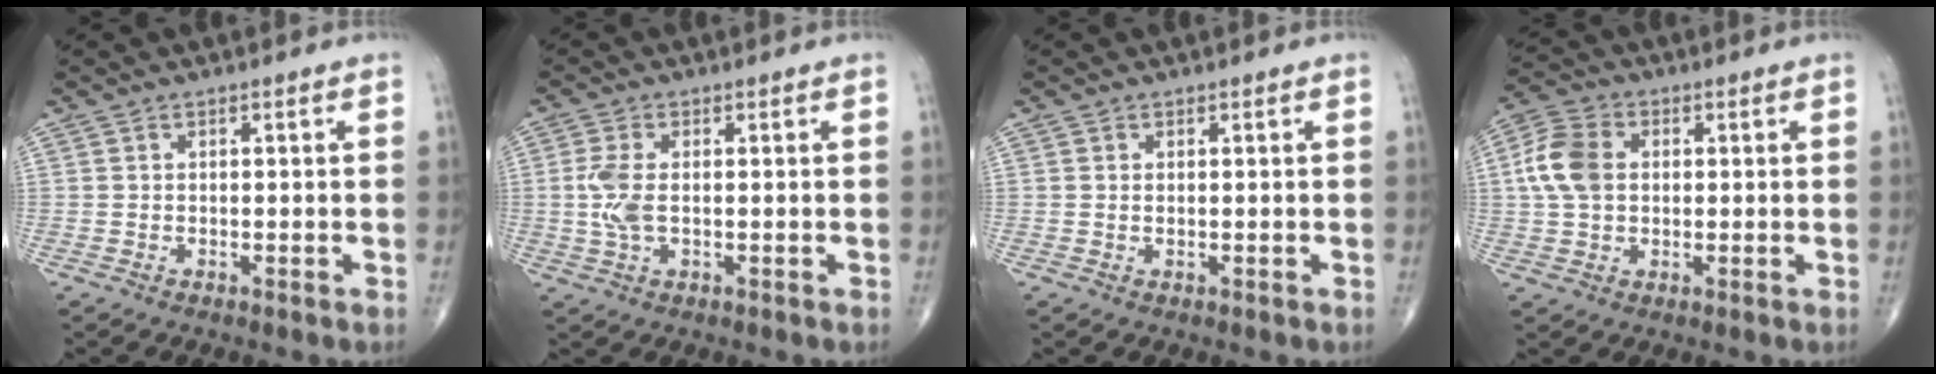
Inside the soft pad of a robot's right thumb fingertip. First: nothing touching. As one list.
[{"total": 4.7, "force": [0.0, 2.2, 4.2], "torque": [-0.109, 0.000, -0.002]}, {"total": 0.0}, {"total": 8.8, "force": [1.1, 6.4, 6.0], "torque": [-0.121, 0.015, 0.016]}]